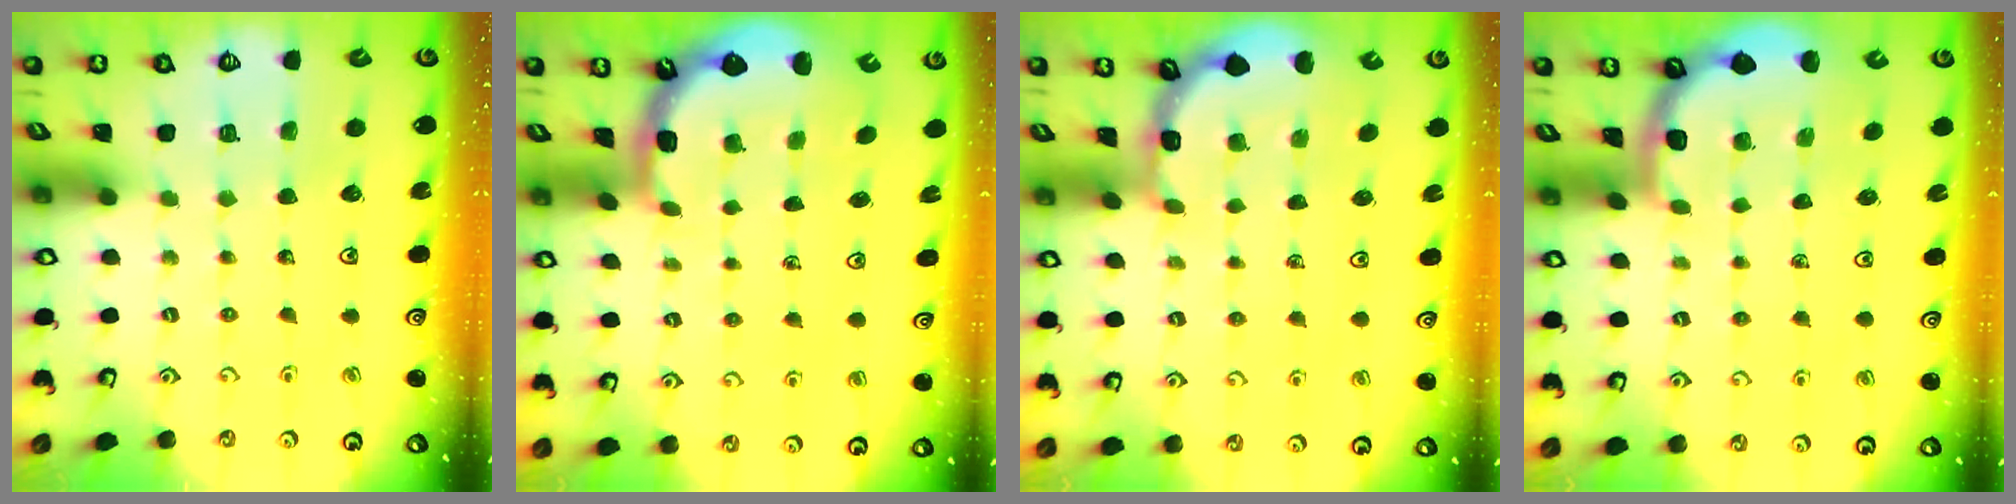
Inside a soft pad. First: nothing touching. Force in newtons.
{"total": 2.5, "press": 1.7, "slide": 1.8}
{"total": 2.1, "press": 2.1, "slide": 0.2}
{"total": 1.9, "press": 1.9, "slide": 0.0}